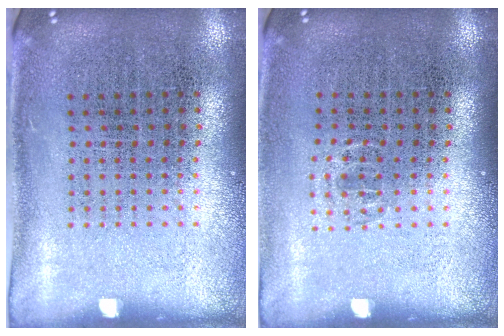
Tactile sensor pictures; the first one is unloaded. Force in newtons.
{"total": 0.6, "press": 0.4, "slide": 0.4}